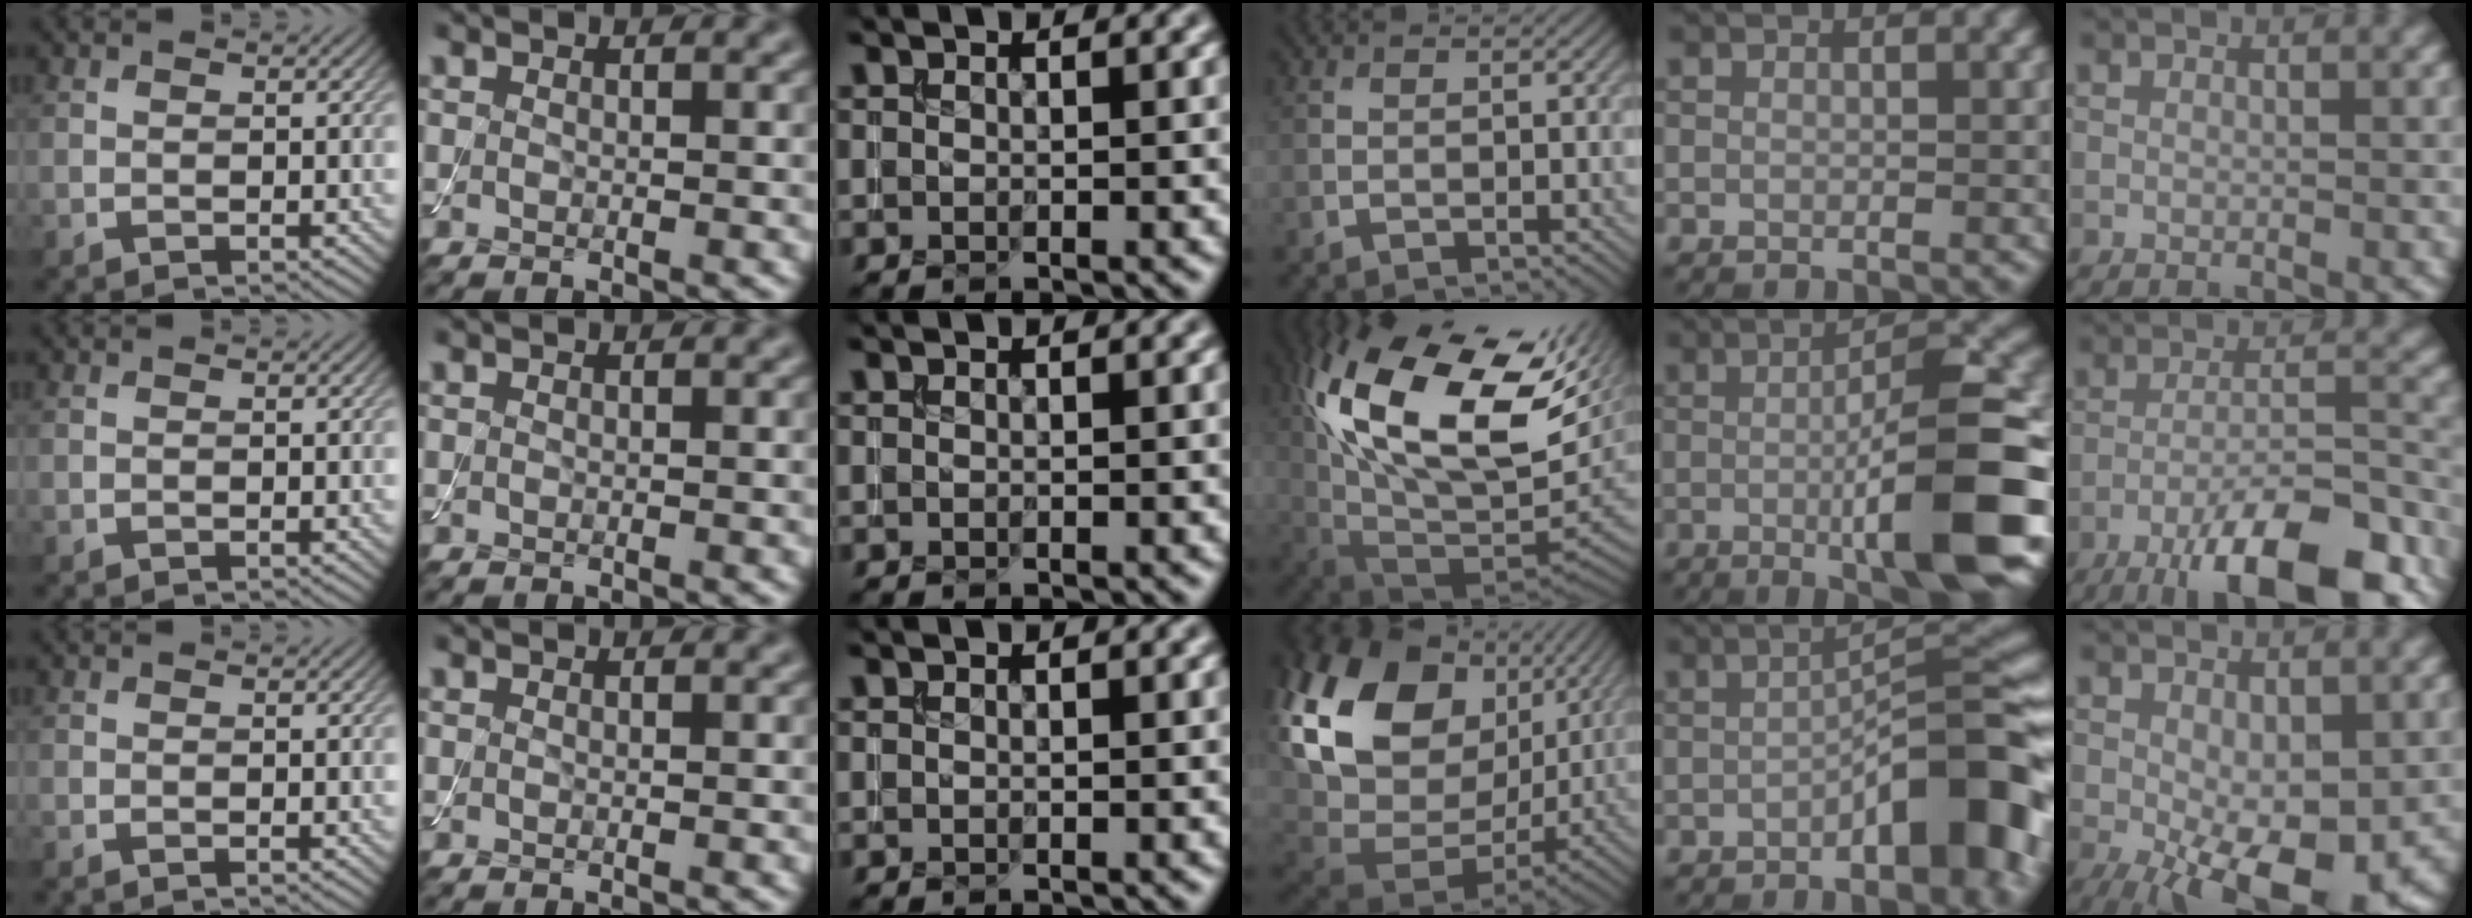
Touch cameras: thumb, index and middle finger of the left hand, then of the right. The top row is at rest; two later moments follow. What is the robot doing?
{"motion": "assemble", "object": "toy tower of hanoi"}